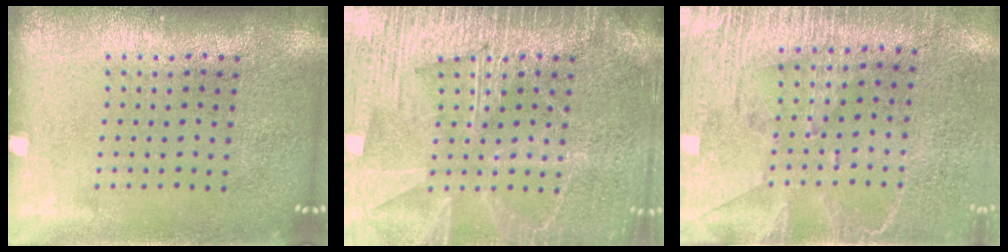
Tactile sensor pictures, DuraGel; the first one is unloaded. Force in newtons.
{"total": 6.1, "press": 6.0, "slide": 0.8}
{"total": 2.9, "press": 2.6, "slide": 1.4}